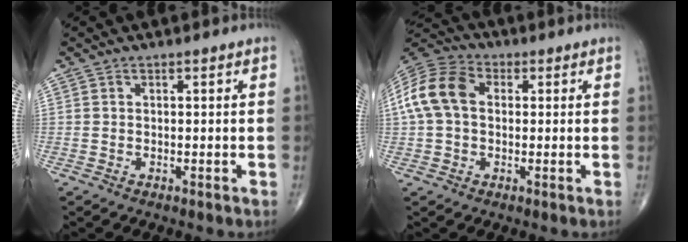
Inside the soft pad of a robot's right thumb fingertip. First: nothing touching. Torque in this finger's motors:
{"motor_torque": [-0.55, 0.82, 0.71, -0.12, 0.11]}